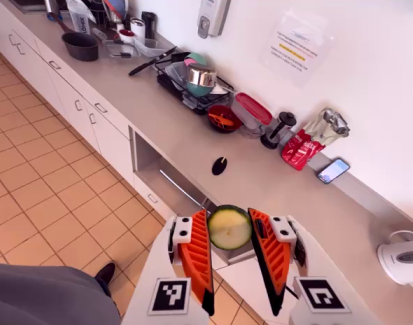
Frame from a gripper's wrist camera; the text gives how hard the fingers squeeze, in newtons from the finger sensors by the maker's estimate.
{"total": 8.3, "left": 7.5, "right": 9.0}